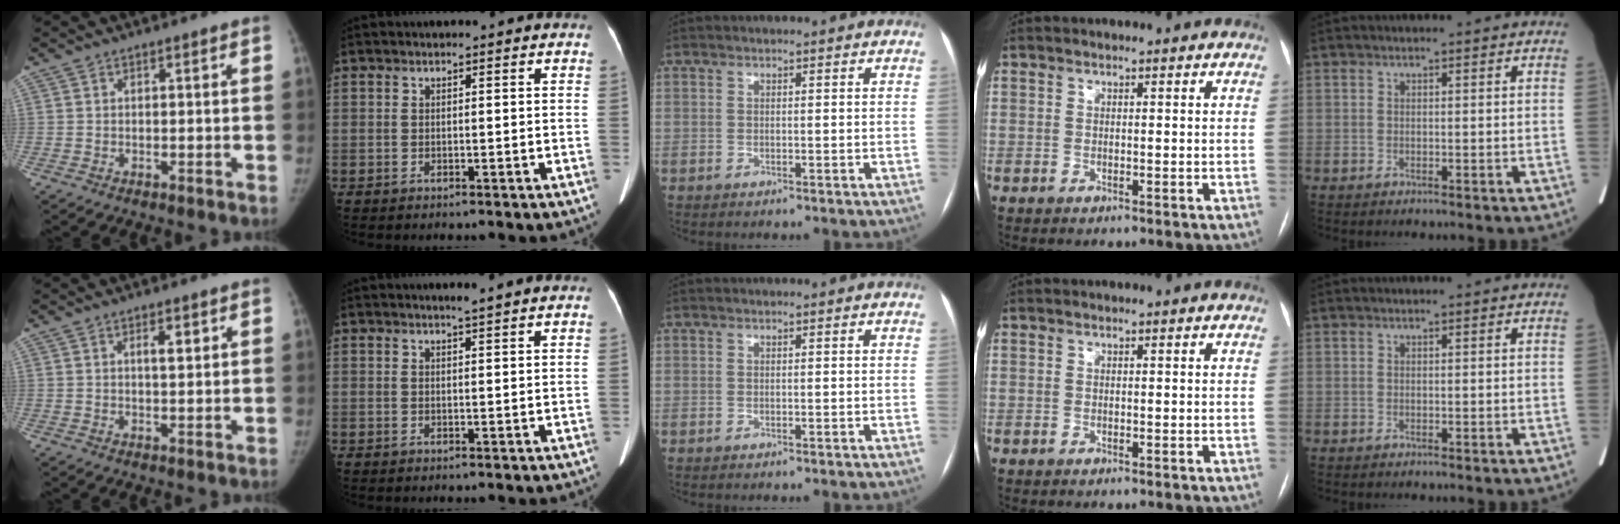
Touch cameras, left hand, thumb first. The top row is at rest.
{"thumb": {"total": 2.7, "force": [1.2, 1.1, 2.2], "torque": [-0.029, -0.005, 0.019]}, "index": {"total": 2.0, "force": [1.7, -0.5, 1.0], "torque": [-0.015, 0.003, 0.029]}}